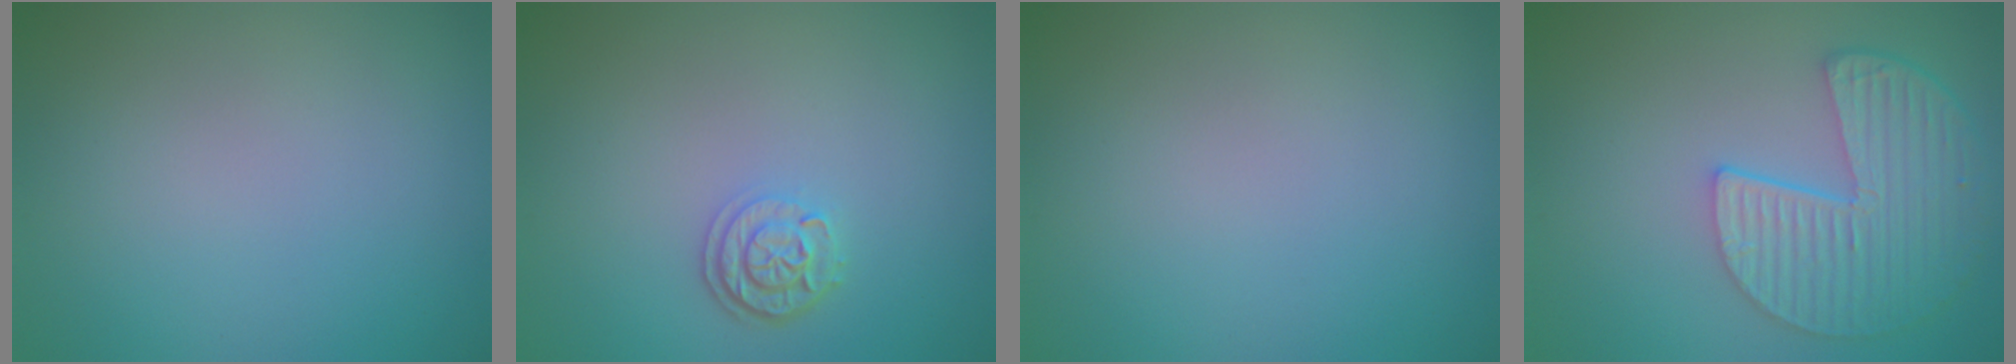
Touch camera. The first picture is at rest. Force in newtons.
{"total": 2.4, "press": 2.1, "slide": 1.2}
{"total": 0.0}
{"total": 5.9, "press": 4.6, "slide": 3.7}